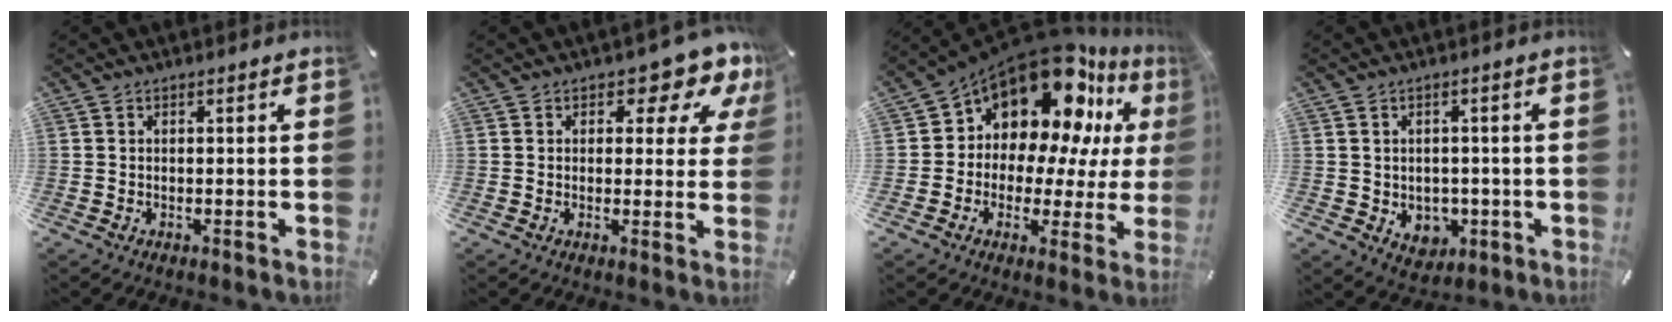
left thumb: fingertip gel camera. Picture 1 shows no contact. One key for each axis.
{"total": 7.4, "fx": 4.0, "fy": 4.1, "fz": 4.7, "tx": -0.047, "ty": -0.026, "tz": 0.060}
{"total": 16.2, "fx": 10.5, "fy": 9.1, "fz": 8.3, "tx": -0.171, "ty": -0.102, "tz": 0.176}
{"total": 4.9, "fx": -0.4, "fy": 4.6, "fz": 1.8, "tx": -0.013, "ty": 0.001, "tz": -0.005}